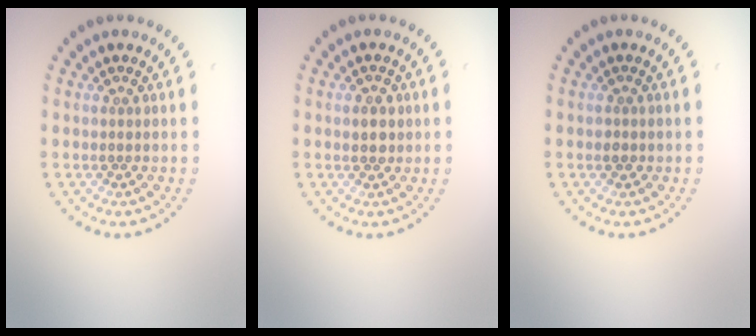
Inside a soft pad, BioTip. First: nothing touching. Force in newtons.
{"total": 1.7, "press": 1.6, "slide": 0.5}
{"total": 0.8, "press": 0.8, "slide": 0.3}